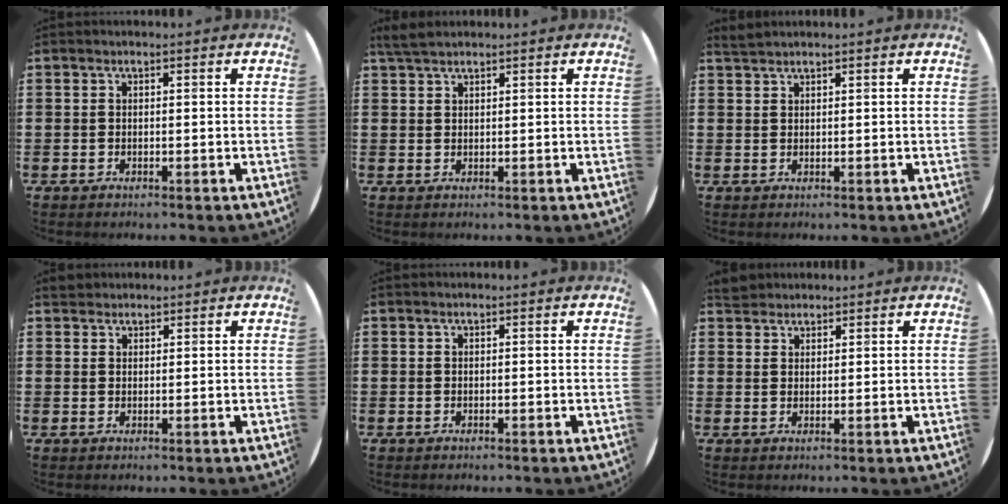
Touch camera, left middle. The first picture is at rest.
{"total": 2.3, "force": [2.0, 0.5, 1.1], "torque": [-0.025, 0.005, 0.038]}
{"total": 1.2, "force": [1.1, -0.1, 0.0], "torque": [-0.002, -0.001, 0.023]}
{"total": 1.4, "force": [1.2, 0.5, 0.0], "torque": [0.006, 0.002, 0.023]}
{"total": 0.0}
{"total": 2.5, "force": [2.4, 0.8, 0.1], "torque": [0.001, 0.000, 0.045]}